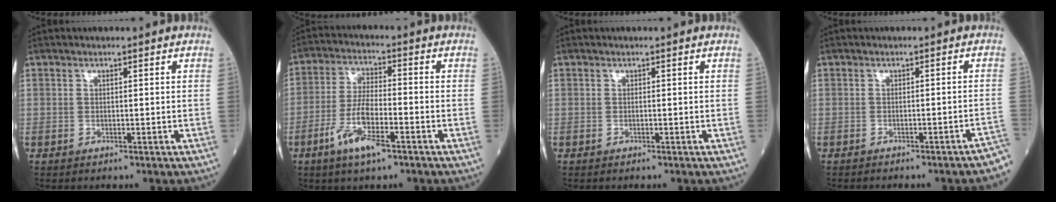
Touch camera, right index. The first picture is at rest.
{"total": 8.3, "force": [-4.2, 1.7, 6.9], "torque": [-0.142, -0.009, -0.078]}
{"total": 0.0}
{"total": 8.2, "force": [-7.7, 0.9, 2.7], "torque": [-0.012, 0.001, -0.079]}